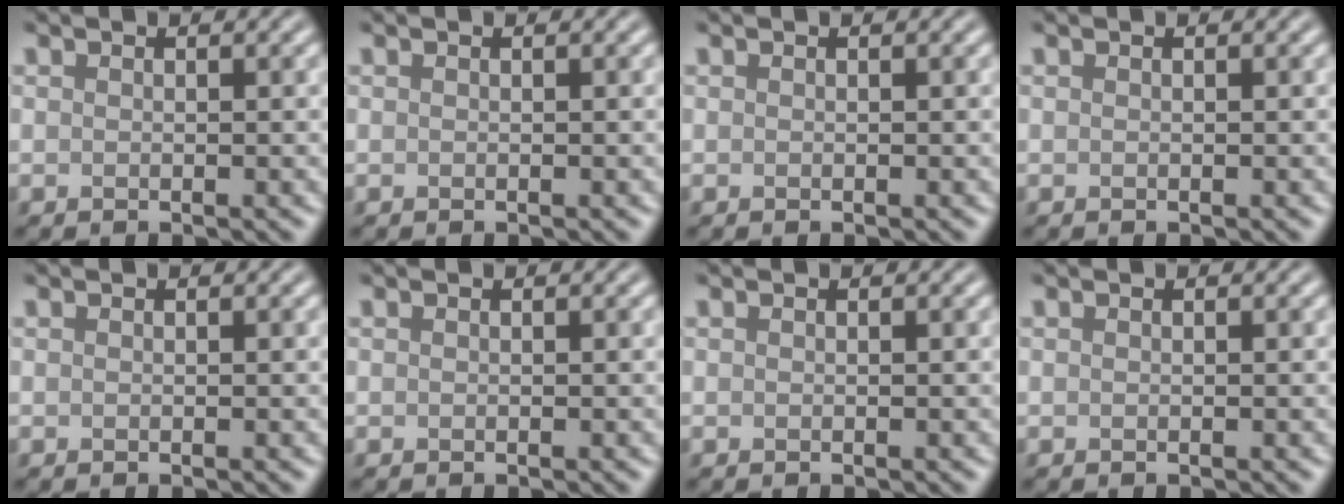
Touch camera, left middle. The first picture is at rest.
{"total": 0.0}
{"total": 0.0}
{"total": 0.0}
{"total": 0.0}
{"total": 0.0}
{"total": 0.0}
{"total": 0.0}